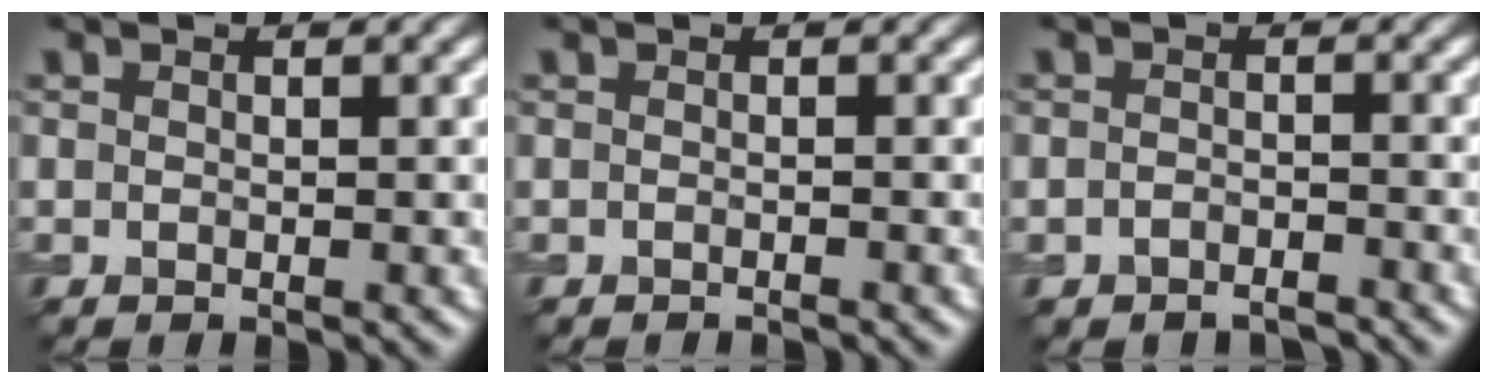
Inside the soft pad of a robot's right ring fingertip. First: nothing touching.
{"total": 0.7, "force": [-0.7, 0.0, 0.2], "torque": [-0.002, -0.002, -0.013]}
{"total": 1.8, "force": [-1.5, 0.8, 0.5], "torque": [-0.007, 0.001, -0.028]}